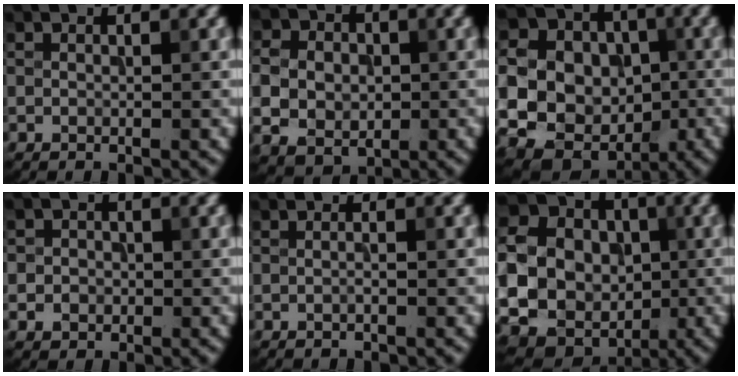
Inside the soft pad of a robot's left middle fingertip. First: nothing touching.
{"total": 6.3, "force": [-0.1, 5.2, 3.5], "torque": [-0.076, 0.001, -0.010]}
{"total": 16.0, "force": [-1.2, 14.9, 5.8], "torque": [-0.158, -0.004, -0.034]}
{"total": 2.1, "force": [-0.3, 1.9, 0.6], "torque": [0.009, 0.000, -0.016]}
{"total": 0.5, "force": [-0.2, 0.0, 0.5], "torque": [-0.012, -0.004, -0.006]}
{"total": 19.9, "force": [-1.2, 18.8, 6.4], "torque": [-0.176, -0.006, -0.056]}